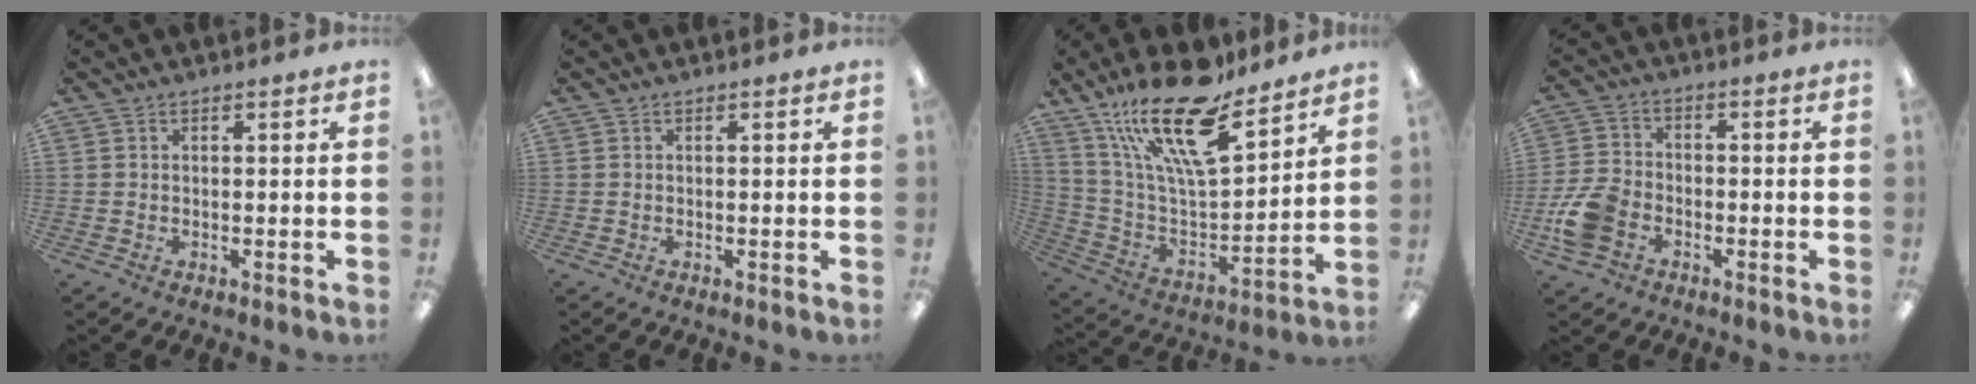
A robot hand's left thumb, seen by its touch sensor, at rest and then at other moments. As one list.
[{"total": 0.0}, {"total": 22.5, "force": [16.0, 7.1, 14.1], "torque": [-0.265, -0.097, 0.274]}, {"total": 9.4, "force": [-3.9, 6.5, 5.5], "torque": [-0.120, 0.020, -0.070]}]